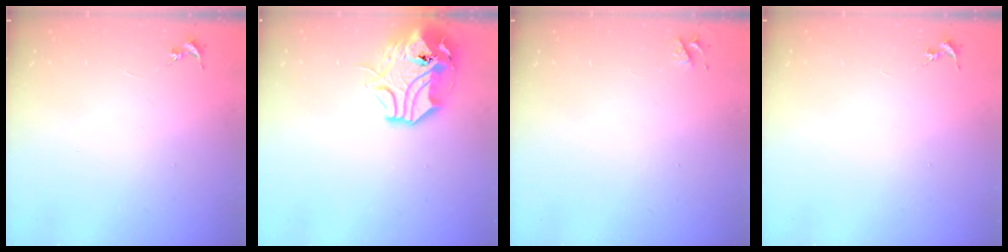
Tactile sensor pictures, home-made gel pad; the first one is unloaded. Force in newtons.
{"total": 13.8, "press": 13.6, "slide": 2.0}
{"total": 3.6, "press": 3.5, "slide": 0.6}
{"total": 0.0}